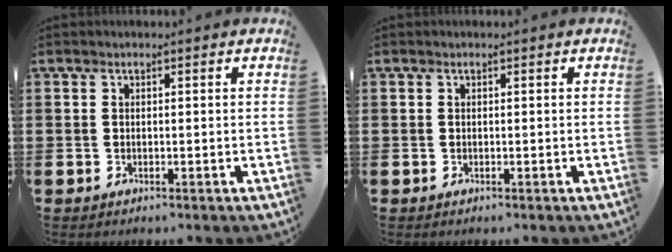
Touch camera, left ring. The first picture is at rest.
{"total": 0.0}